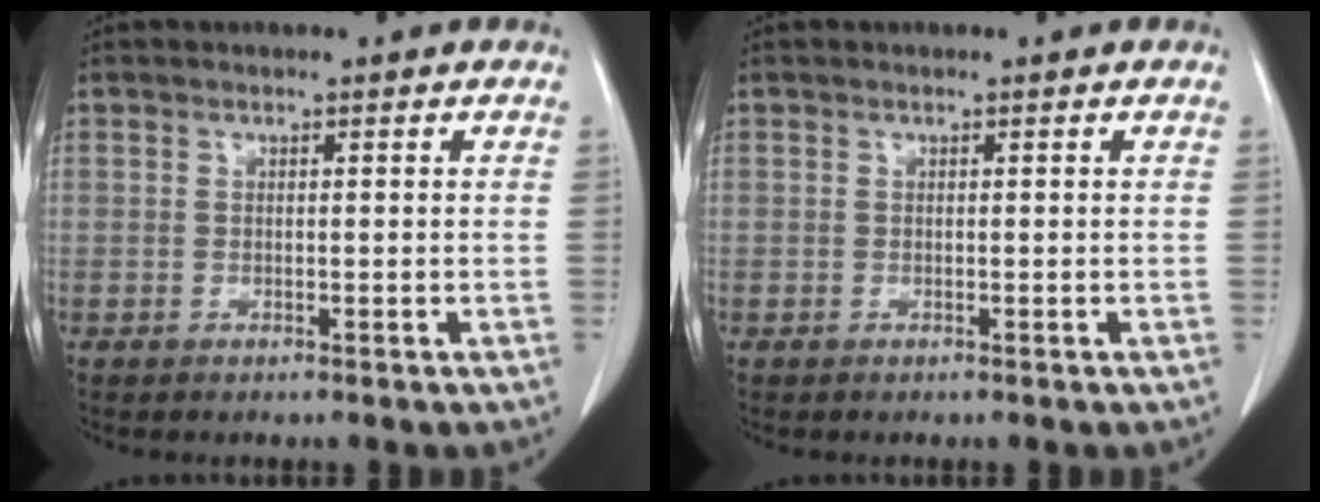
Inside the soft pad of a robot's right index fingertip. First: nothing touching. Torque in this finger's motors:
{"motor_torque": [0.00, 0.00, 0.00, 0.00]}